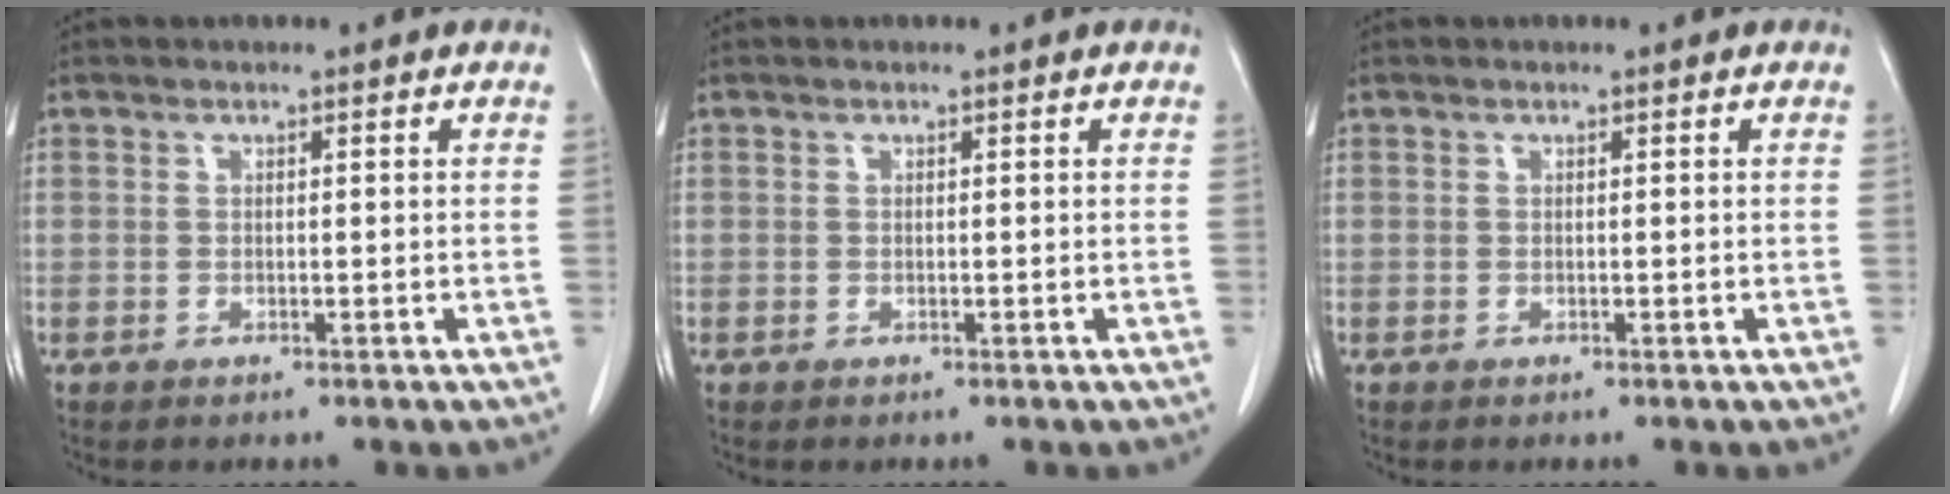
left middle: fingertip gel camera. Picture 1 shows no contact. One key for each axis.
{"total": 0.0}
{"total": 0.0}